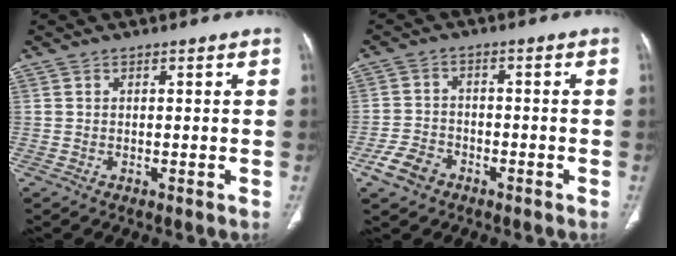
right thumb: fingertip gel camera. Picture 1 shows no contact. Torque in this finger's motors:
{"motor_torque": [2.73, 2.28, 0.03, -0.42, 0.03]}